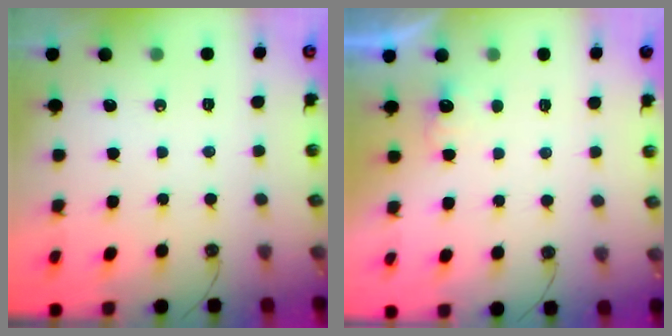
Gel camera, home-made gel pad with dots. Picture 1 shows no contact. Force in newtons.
{"total": 2.1, "press": 1.9, "slide": 0.8}